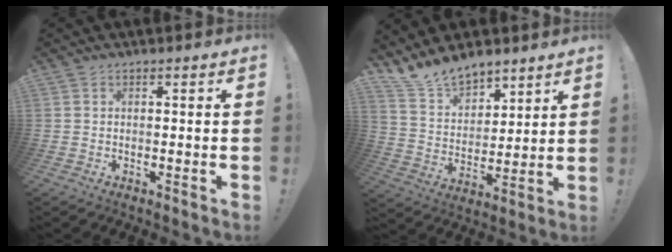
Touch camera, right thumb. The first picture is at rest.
{"total": 12.9, "force": [11.2, 5.6, 2.9], "torque": [-0.072, -0.085, 0.216]}